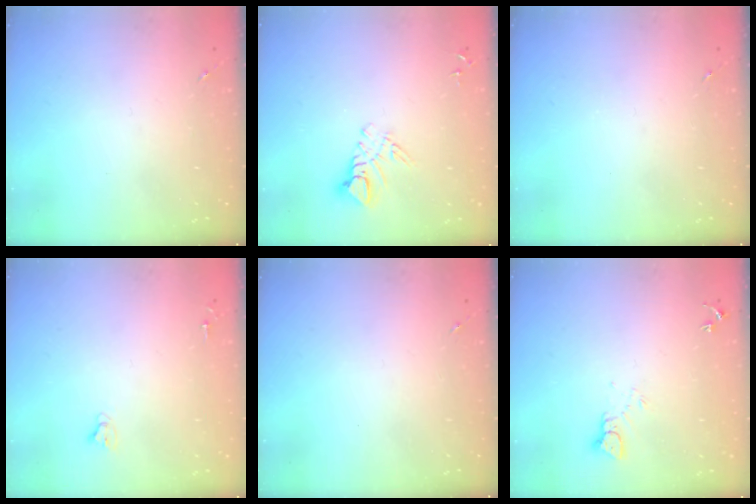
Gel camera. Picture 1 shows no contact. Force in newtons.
{"total": 7.5, "press": 7.5, "slide": 0.7}
{"total": 0.0}
{"total": 2.7, "press": 2.7, "slide": 0.2}
{"total": 0.0}
{"total": 3.5, "press": 3.5, "slide": 0.3}